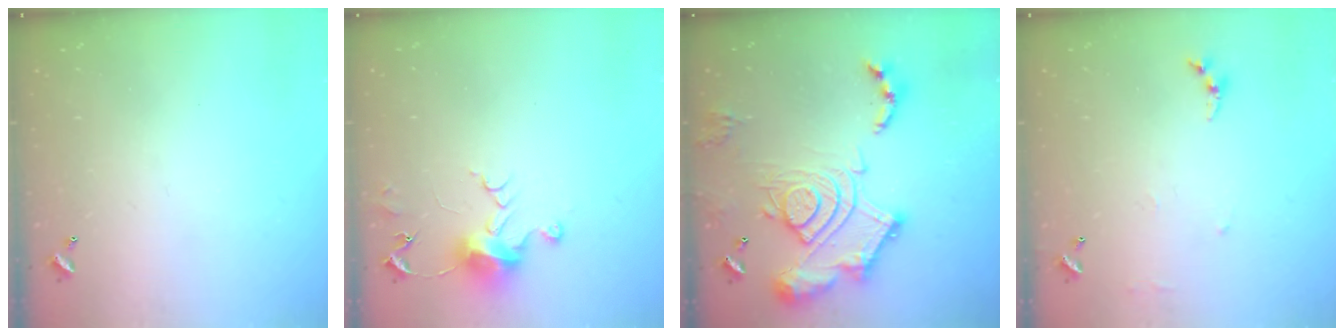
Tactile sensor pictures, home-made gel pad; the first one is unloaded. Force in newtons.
{"total": 7.7, "press": 7.7, "slide": 0.4}
{"total": 21.5, "press": 21.4, "slide": 2.5}
{"total": 6.5, "press": 6.5, "slide": 0.8}